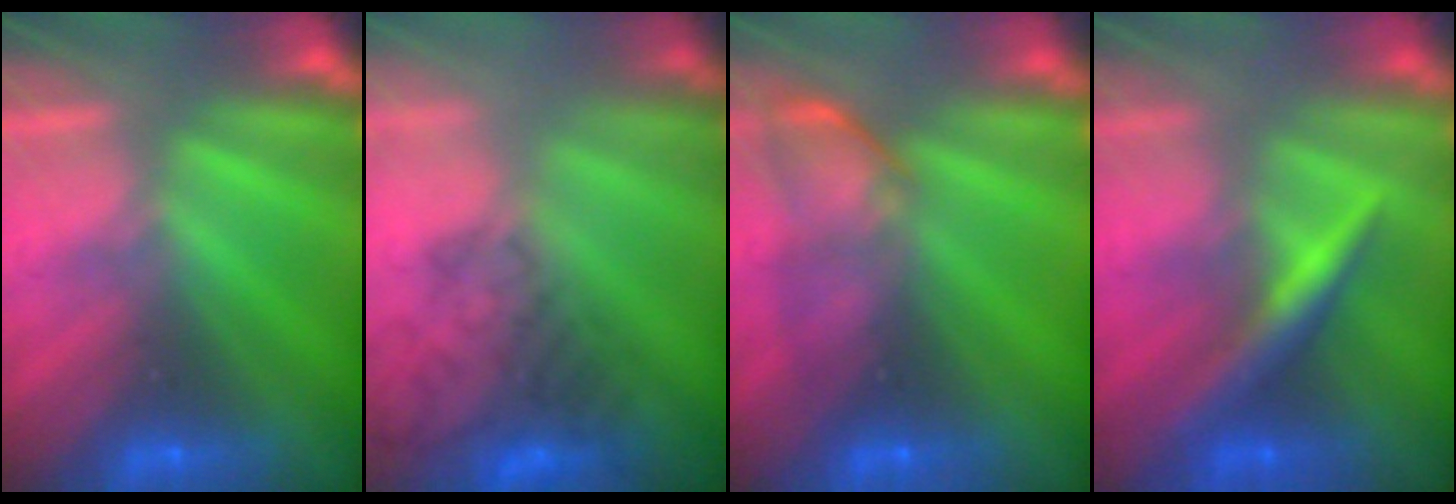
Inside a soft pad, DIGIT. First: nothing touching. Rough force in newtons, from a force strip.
{"total": 4.2}
{"total": 5.9}
{"total": 2.4}